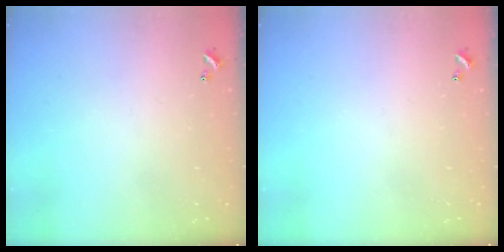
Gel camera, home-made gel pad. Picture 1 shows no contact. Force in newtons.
{"total": 0.0}